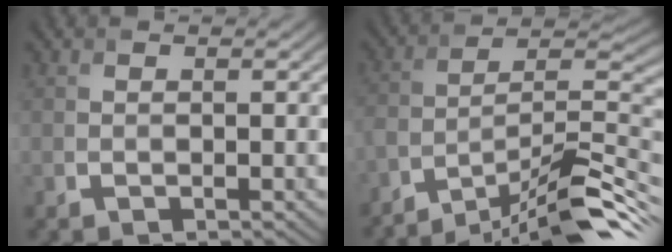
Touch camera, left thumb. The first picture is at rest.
{"total": 14.1, "force": [-11.3, 2.9, 7.9], "torque": [-0.138, 0.008, -0.191]}